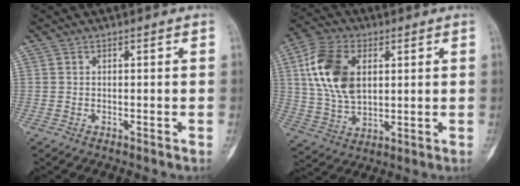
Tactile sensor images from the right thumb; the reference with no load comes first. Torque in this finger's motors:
{"motor_torque": [-1.19, 1.40, 0.56, 0.10, 0.41]}